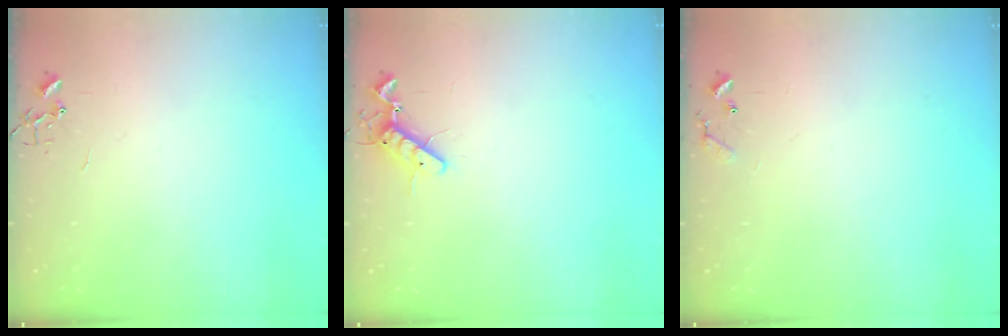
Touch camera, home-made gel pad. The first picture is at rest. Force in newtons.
{"total": 8.5, "press": 8.4, "slide": 1.5}
{"total": 7.7, "press": 7.7, "slide": 0.5}